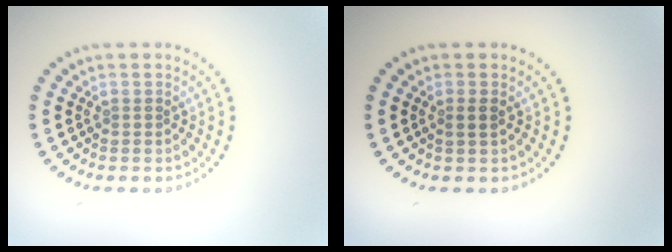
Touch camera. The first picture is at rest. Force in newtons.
{"total": 1.0, "press": 0.8, "slide": 0.5}